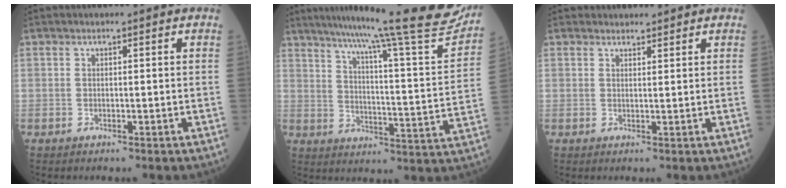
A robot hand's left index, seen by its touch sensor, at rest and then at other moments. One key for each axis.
{"total": 25.8, "fx": 22.4, "fy": -0.8, "fz": 12.8, "tx": -0.199, "ty": -0.065, "tz": 0.290}
{"total": 2.0, "fx": 1.9, "fy": 0.6, "fz": -0.1, "tx": -0.002, "ty": 0.008, "tz": 0.029}